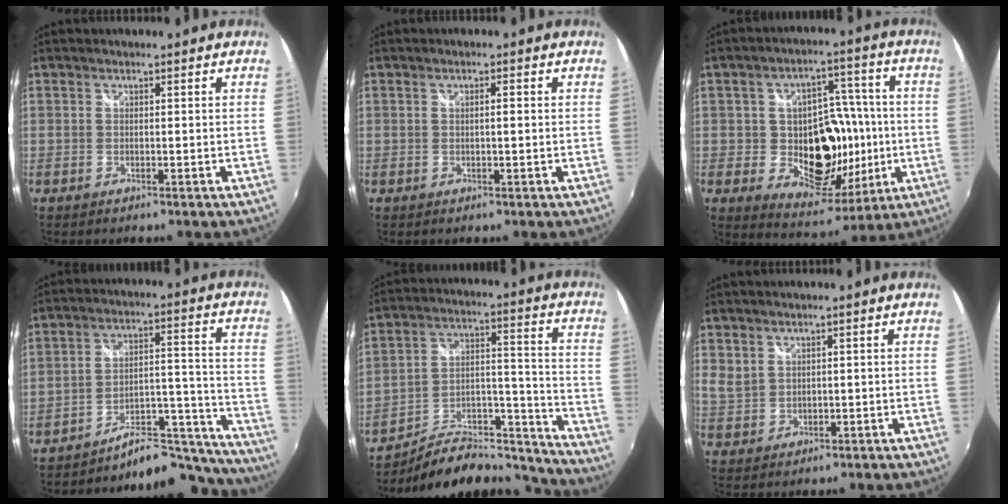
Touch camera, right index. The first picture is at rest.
{"total": 1.4, "force": [0.2, 0.1, 1.4], "torque": [-0.024, 0.002, 0.000]}
{"total": 17.1, "force": [-1.6, 12.7, 11.3], "torque": [-0.204, 0.013, -0.005]}
{"total": 18.7, "force": [-18.0, 4.2, 3.2], "torque": [-0.026, 0.061, -0.244]}
{"total": 18.4, "force": [-16.1, 6.1, 6.6], "torque": [-0.100, 0.040, -0.228]}
{"total": 3.2, "force": [2.0, 2.1, 1.2], "torque": [-0.018, 0.000, 0.044]}